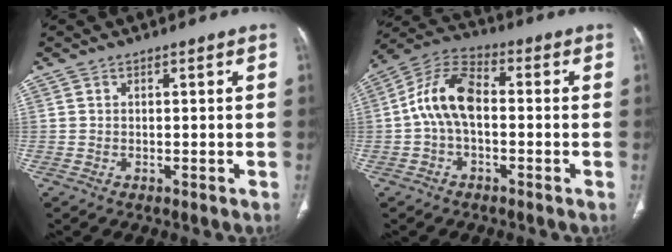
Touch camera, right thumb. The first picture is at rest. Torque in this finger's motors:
{"motor_torque": [1.49, 1.40, 1.39, -0.63, 0.12]}